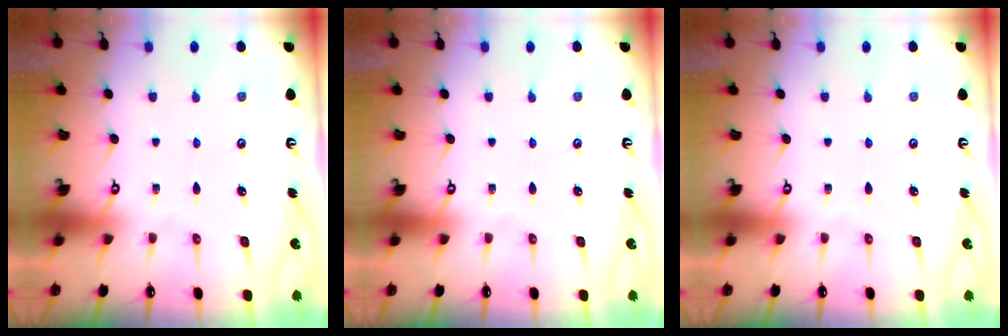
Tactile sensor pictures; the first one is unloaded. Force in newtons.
{"total": 0.0}
{"total": 0.0}